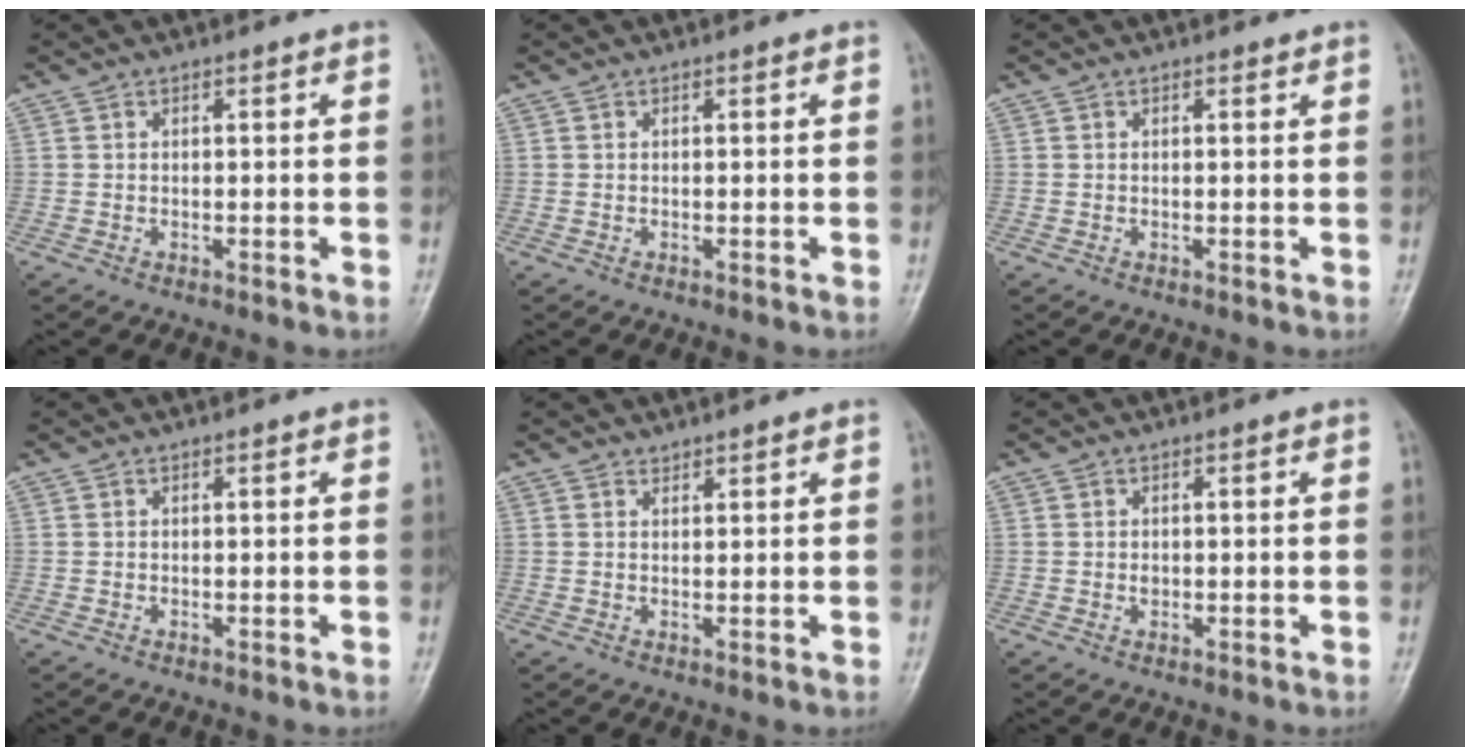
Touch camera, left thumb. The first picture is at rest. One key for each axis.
{"total": 0.0}
{"total": 0.6, "fx": 0.4, "fy": 0.4, "fz": 0.2, "tx": -0.002, "ty": -0.003, "tz": 0.003}
{"total": 0.0}
{"total": 1.3, "fx": 1.2, "fy": 0.4, "fz": 0.3, "tx": 0.004, "ty": -0.008, "tz": 0.016}
{"total": 1.1, "fx": 0.1, "fy": 0.8, "fz": 0.7, "tx": -0.005, "ty": 0.001, "tz": 0.002}